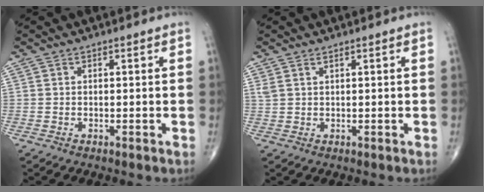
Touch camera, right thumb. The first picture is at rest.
{"total": 1.4, "force": [1.0, 0.5, 0.9], "torque": [-0.022, 0.004, 0.026]}